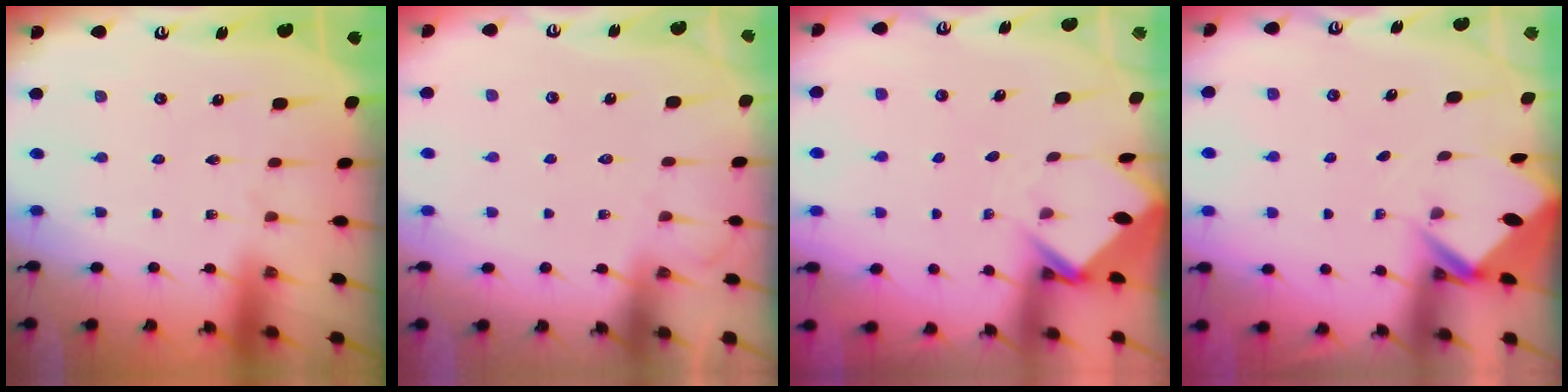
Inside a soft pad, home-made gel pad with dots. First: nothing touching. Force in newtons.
{"total": 3.9, "press": 3.8, "slide": 0.5}
{"total": 4.0, "press": 4.0, "slide": 0.1}
{"total": 2.6, "press": 2.6, "slide": 0.1}